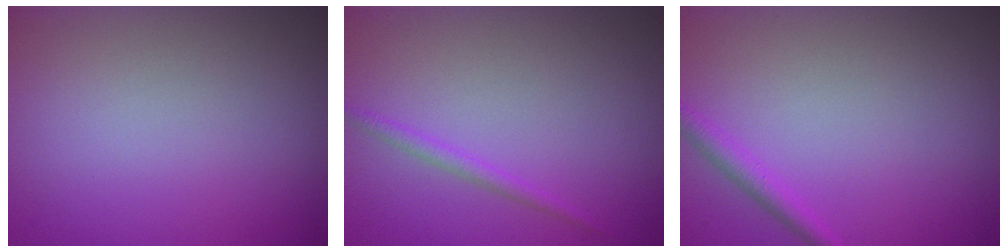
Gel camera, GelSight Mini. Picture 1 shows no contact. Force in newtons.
{"total": 1.1, "press": 1.1, "slide": 0.1}
{"total": 1.4, "press": 1.4, "slide": 0.1}